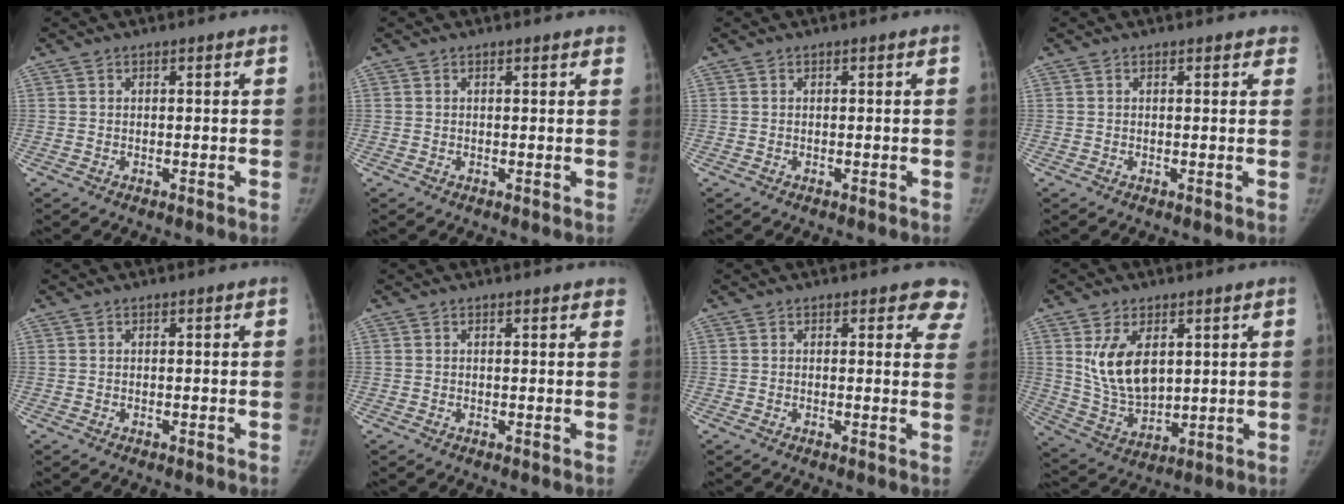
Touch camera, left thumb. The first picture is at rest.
{"total": 1.7, "force": [1.3, 0.6, 0.9], "torque": [0.001, 0.002, 0.013]}
{"total": 0.0}
{"total": 2.5, "force": [2.0, 1.1, 1.1], "torque": [0.014, 0.000, 0.012]}
{"total": 0.0}
{"total": 2.4, "force": [1.9, 0.8, 1.2], "torque": [0.004, 0.001, 0.015]}
{"total": 6.0, "force": [4.9, 2.8, 2.1], "torque": [0.023, -0.019, 0.031]}
{"total": 11.7, "force": [3.6, 7.0, 8.7], "torque": [-0.136, -0.021, 0.083]}